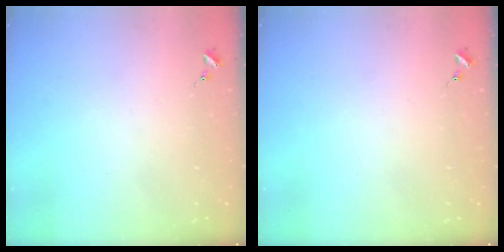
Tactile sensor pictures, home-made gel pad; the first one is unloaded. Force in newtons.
{"total": 0.0}